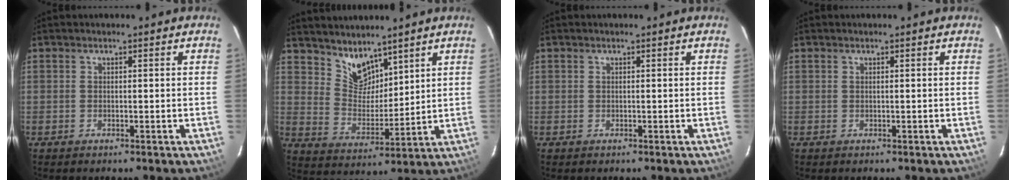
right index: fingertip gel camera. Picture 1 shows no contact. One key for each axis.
{"total": 7.9, "fx": 6.5, "fy": 3.7, "fz": 2.6, "tx": -0.037, "ty": 0.001, "tz": 0.132}
{"total": 0.6, "fx": 0.0, "fy": 0.6, "fz": -0.1, "tx": 0.003, "ty": 0.002, "tz": 0.000}
{"total": 0.0}